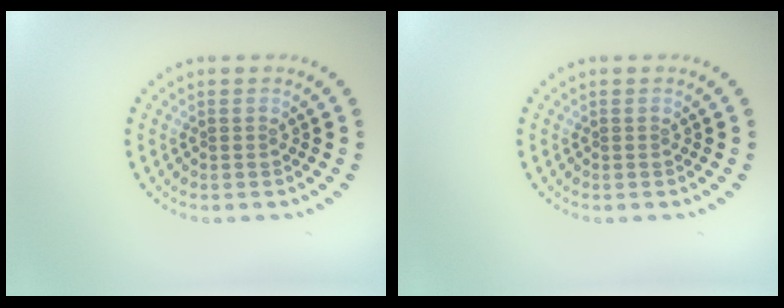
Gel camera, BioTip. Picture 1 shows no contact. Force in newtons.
{"total": 0.0}